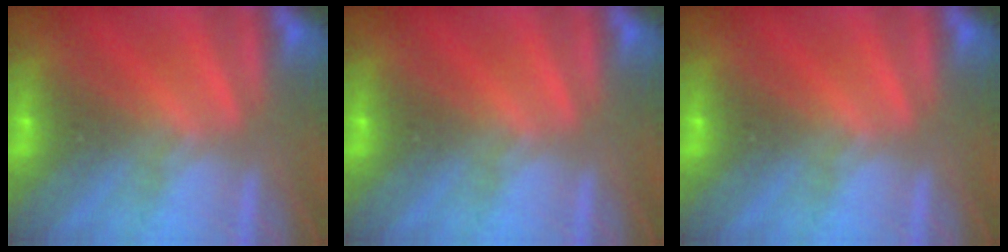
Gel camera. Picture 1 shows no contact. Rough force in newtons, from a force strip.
{"total": 0.0}
{"total": 0.0}